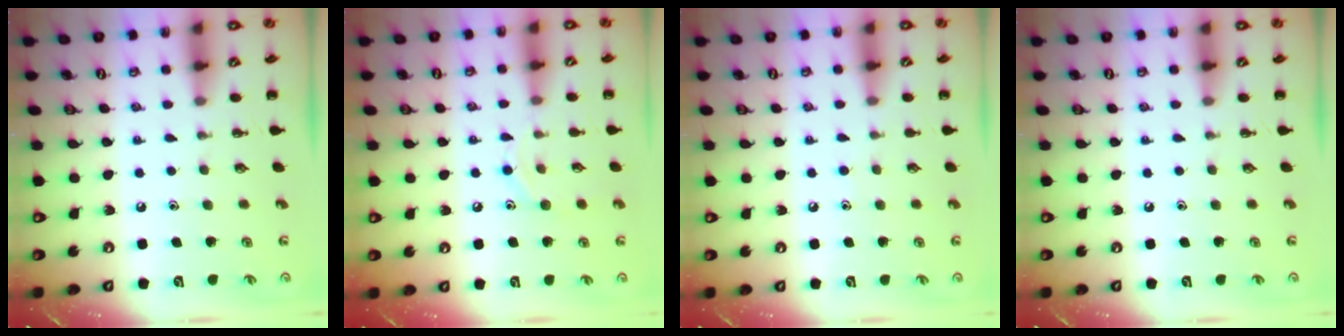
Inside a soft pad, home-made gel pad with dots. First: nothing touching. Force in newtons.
{"total": 7.5, "press": 7.4, "slide": 1.2}
{"total": 4.5, "press": 4.1, "slide": 1.9}
{"total": 0.0}